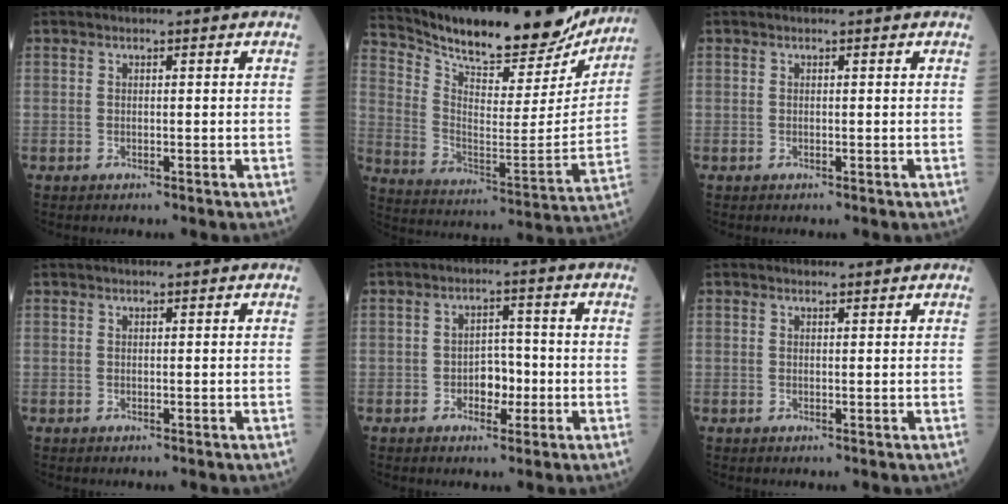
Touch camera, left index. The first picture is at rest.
{"total": 24.3, "force": [21.7, 5.2, 9.5], "torque": [-0.165, -0.042, 0.317]}
{"total": 0.0}
{"total": 2.9, "force": [2.5, 0.0, 1.3], "torque": [-0.012, 0.030, 0.039]}
{"total": 3.7, "force": [-1.1, 2.3, 2.7], "torque": [-0.037, 0.007, -0.018]}
{"total": 1.3, "force": [1.3, 0.1, 0.1], "torque": [-0.010, 0.003, 0.021]}